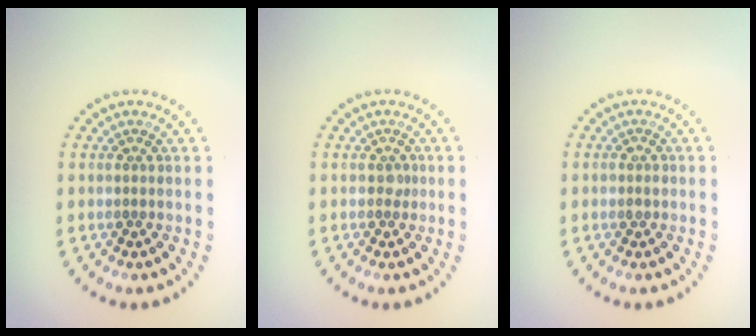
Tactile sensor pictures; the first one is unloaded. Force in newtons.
{"total": 0.6, "press": 0.5, "slide": 0.4}
{"total": 0.9, "press": 0.8, "slide": 0.3}